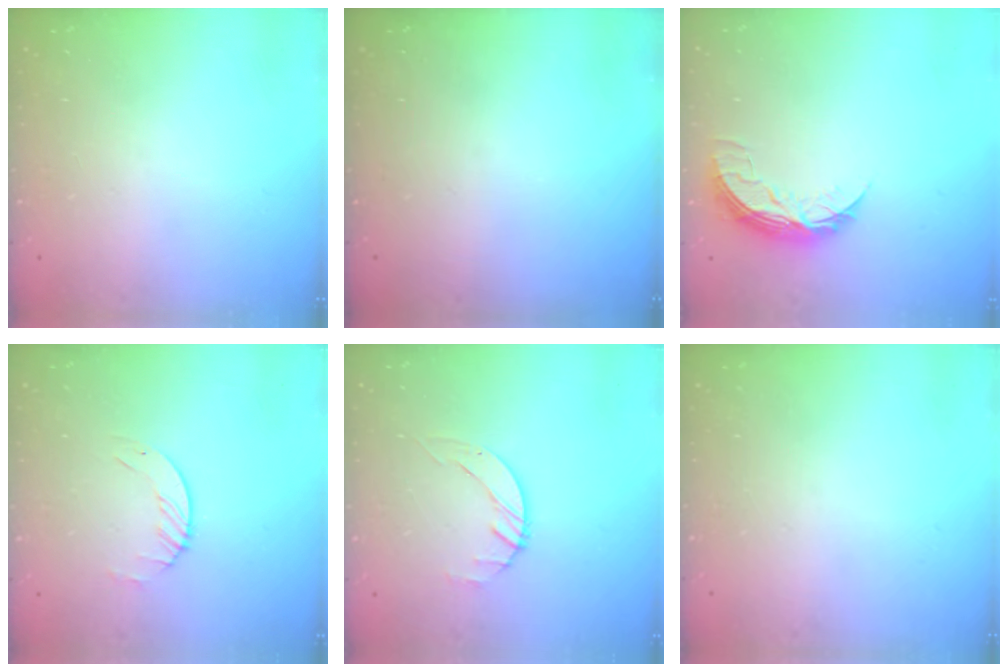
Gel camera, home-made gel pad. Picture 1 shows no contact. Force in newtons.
{"total": 0.0}
{"total": 7.8, "press": 7.8, "slide": 0.4}
{"total": 1.6, "press": 1.6, "slide": 0.2}
{"total": 1.4, "press": 1.4, "slide": 0.2}
{"total": 0.0}